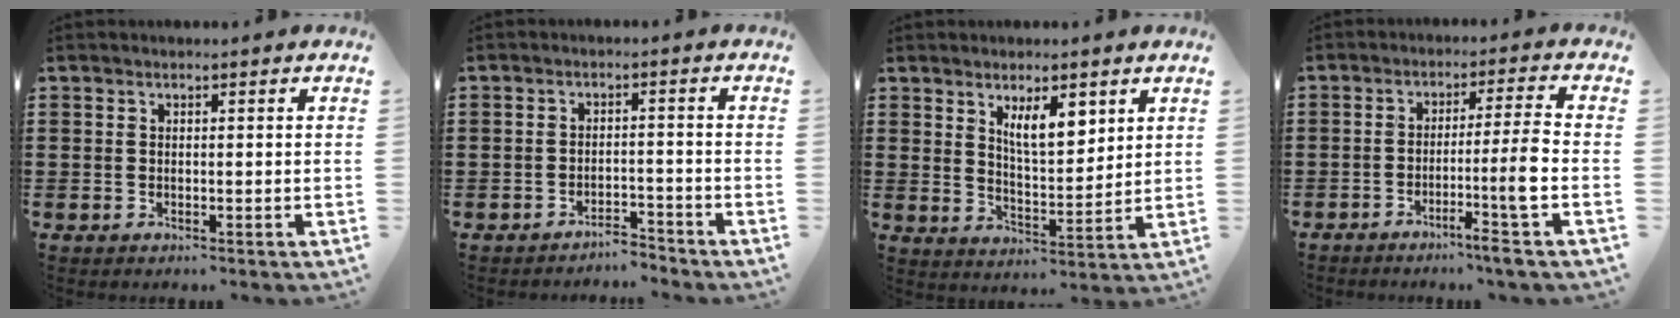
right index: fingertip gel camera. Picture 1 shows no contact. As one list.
[{"total": 3.3, "force": [-3.3, 0.3, -0.1], "torque": [-0.006, 0.001, -0.071]}, {"total": 6.8, "force": [3.7, 2.4, 5.1], "torque": [-0.093, -0.005, 0.061]}, {"total": 7.5, "force": [-2.6, -0.8, 6.9], "torque": [-0.127, -0.013, -0.054]}]